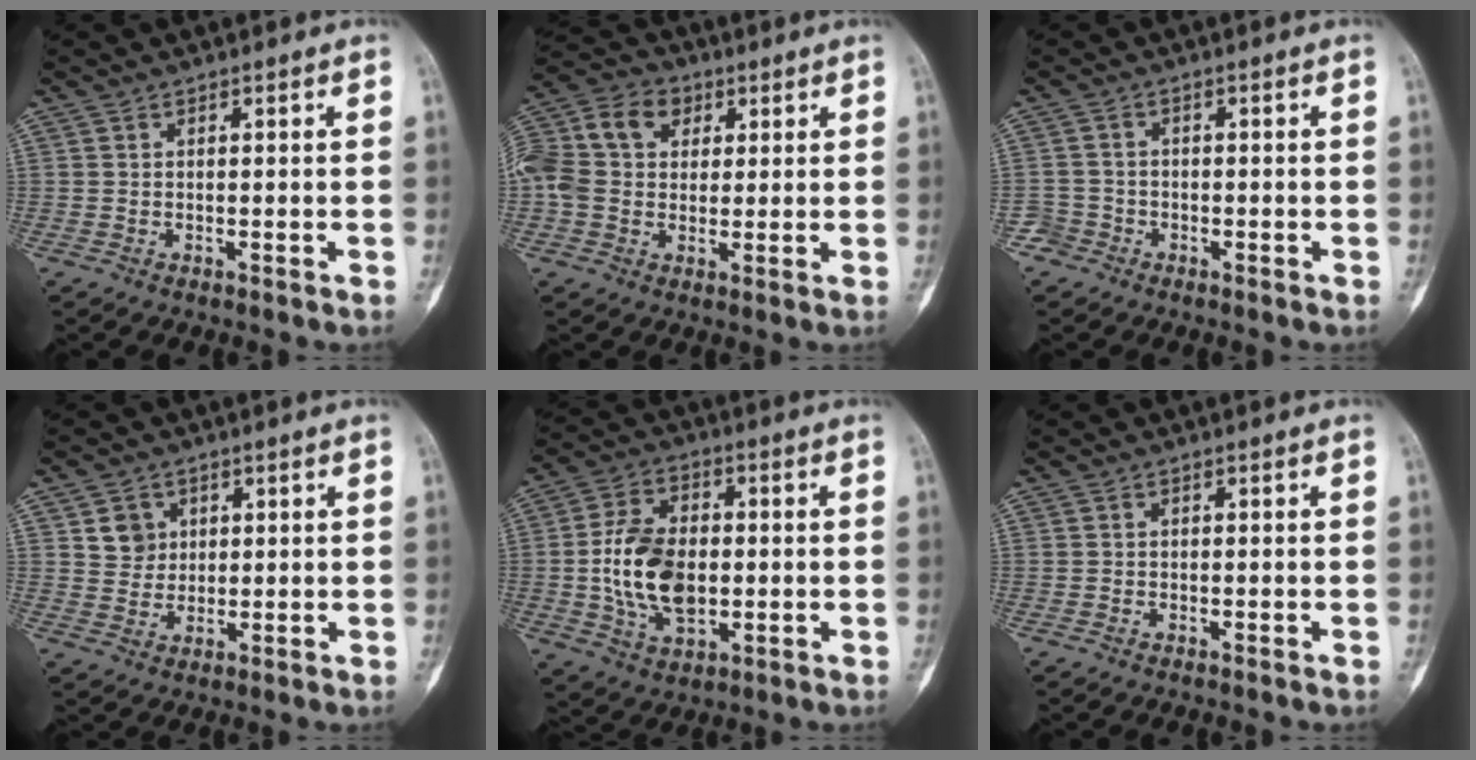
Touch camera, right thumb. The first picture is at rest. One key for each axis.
{"total": 16.2, "fx": 3.8, "fy": 12.4, "fz": 9.6, "tx": -0.199, "ty": 0.034, "tz": 0.062}
{"total": 2.8, "fx": -1.7, "fy": 2.1, "fz": -0.6, "tx": 0.023, "ty": 0.013, "tz": -0.040}
{"total": 4.6, "fx": 1.8, "fy": 4.1, "fz": 1.2, "tx": 0.001, "ty": -0.007, "tz": 0.032}
{"total": 14.1, "fx": -0.9, "fy": 9.1, "fz": 10.8, "tx": -0.182, "ty": 0.007, "tz": -0.012}
{"total": 0.0}